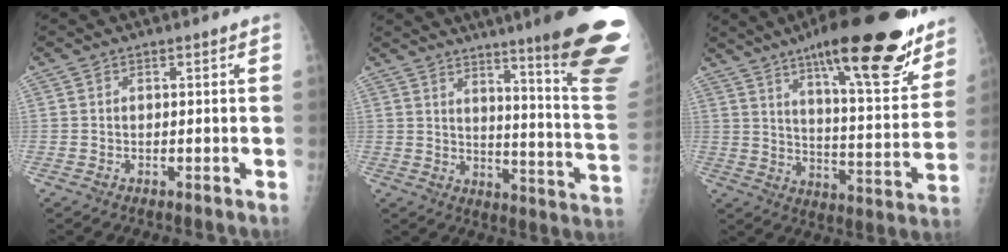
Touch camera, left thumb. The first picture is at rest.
{"total": 23.8, "force": [15.7, 1.5, 17.8], "torque": [-0.192, -0.107, 0.207]}
{"total": 26.2, "force": [16.9, 6.4, 19.0], "torque": [-0.241, -0.066, 0.253]}